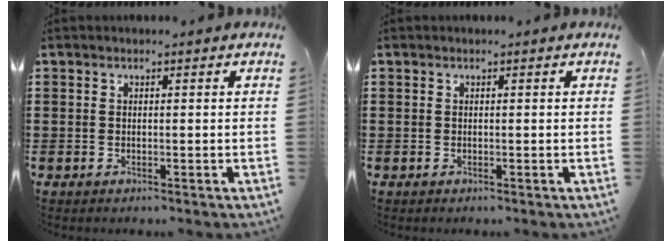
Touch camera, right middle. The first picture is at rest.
{"total": 0.0}